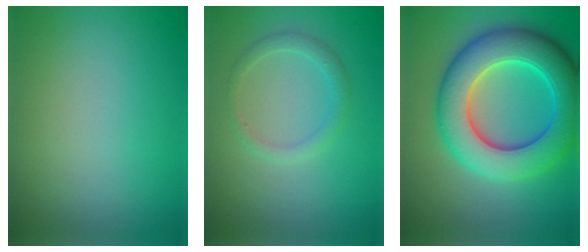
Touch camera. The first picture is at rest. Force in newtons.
{"total": 1.7, "press": 1.7, "slide": 0.2}
{"total": 10.6, "press": 10.6, "slide": 0.2}